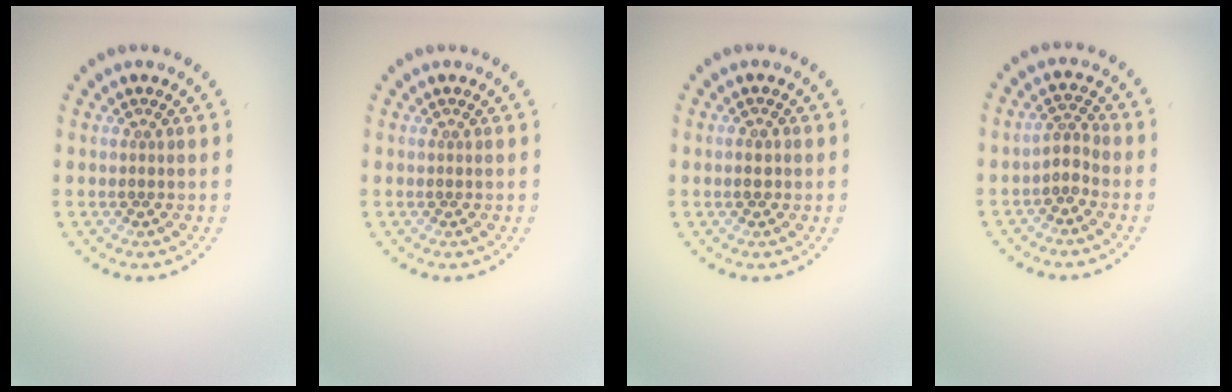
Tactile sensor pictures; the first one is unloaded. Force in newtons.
{"total": 0.0}
{"total": 1.1, "press": 1.1, "slide": 0.3}
{"total": 1.8, "press": 1.4, "slide": 1.2}